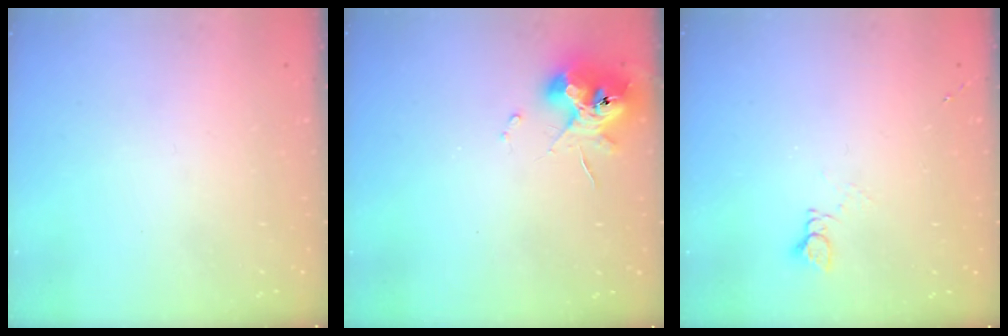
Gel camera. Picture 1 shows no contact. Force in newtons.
{"total": 10.2, "press": 10.1, "slide": 0.9}
{"total": 3.0, "press": 3.0, "slide": 0.4}